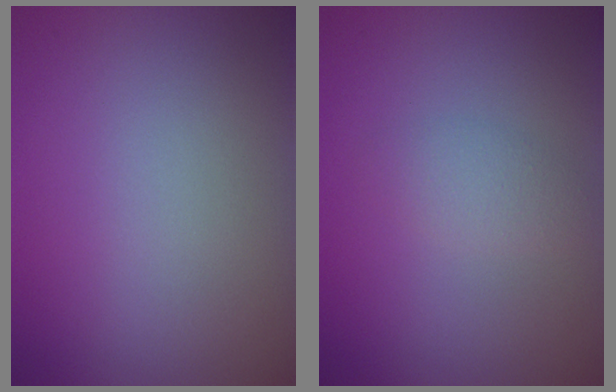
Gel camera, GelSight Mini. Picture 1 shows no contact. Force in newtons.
{"total": 1.6, "press": 1.6, "slide": 0.1}